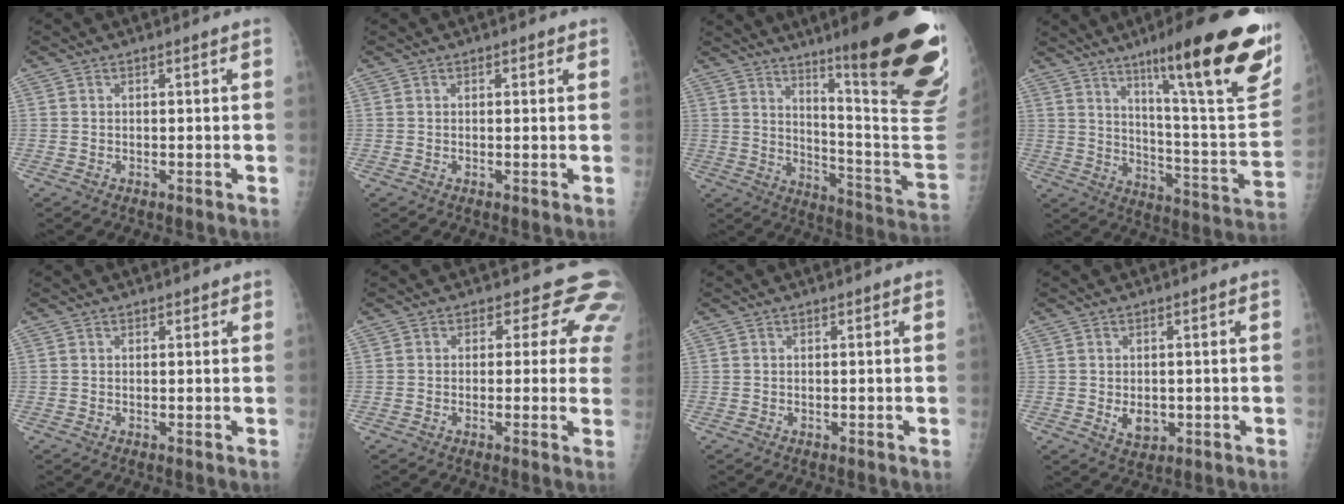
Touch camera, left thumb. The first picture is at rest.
{"total": 1.0, "force": [0.6, 0.6, 0.5], "torque": [0.001, -0.002, 0.004]}
{"total": 29.2, "force": [15.4, 4.2, 24.5], "torque": [-0.248, -0.072, 0.232]}
{"total": 28.2, "force": [15.8, 4.3, 23.0], "torque": [-0.281, -0.063, 0.240]}
{"total": 0.8, "force": [0.6, 0.5, 0.2], "torque": [0.006, -0.003, 0.004]}
{"total": 7.7, "force": [5.5, 4.8, 2.4], "torque": [0.020, -0.016, 0.035]}
{"total": 0.0}
{"total": 3.8, "force": [-0.5, 2.8, 2.5], "torque": [-0.023, -0.003, 0.003]}